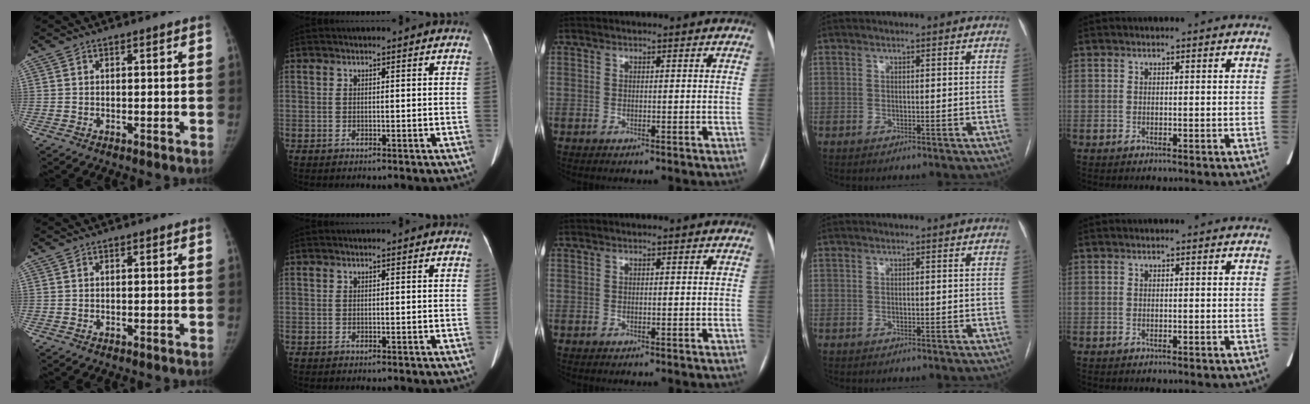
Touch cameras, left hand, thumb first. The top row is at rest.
{}